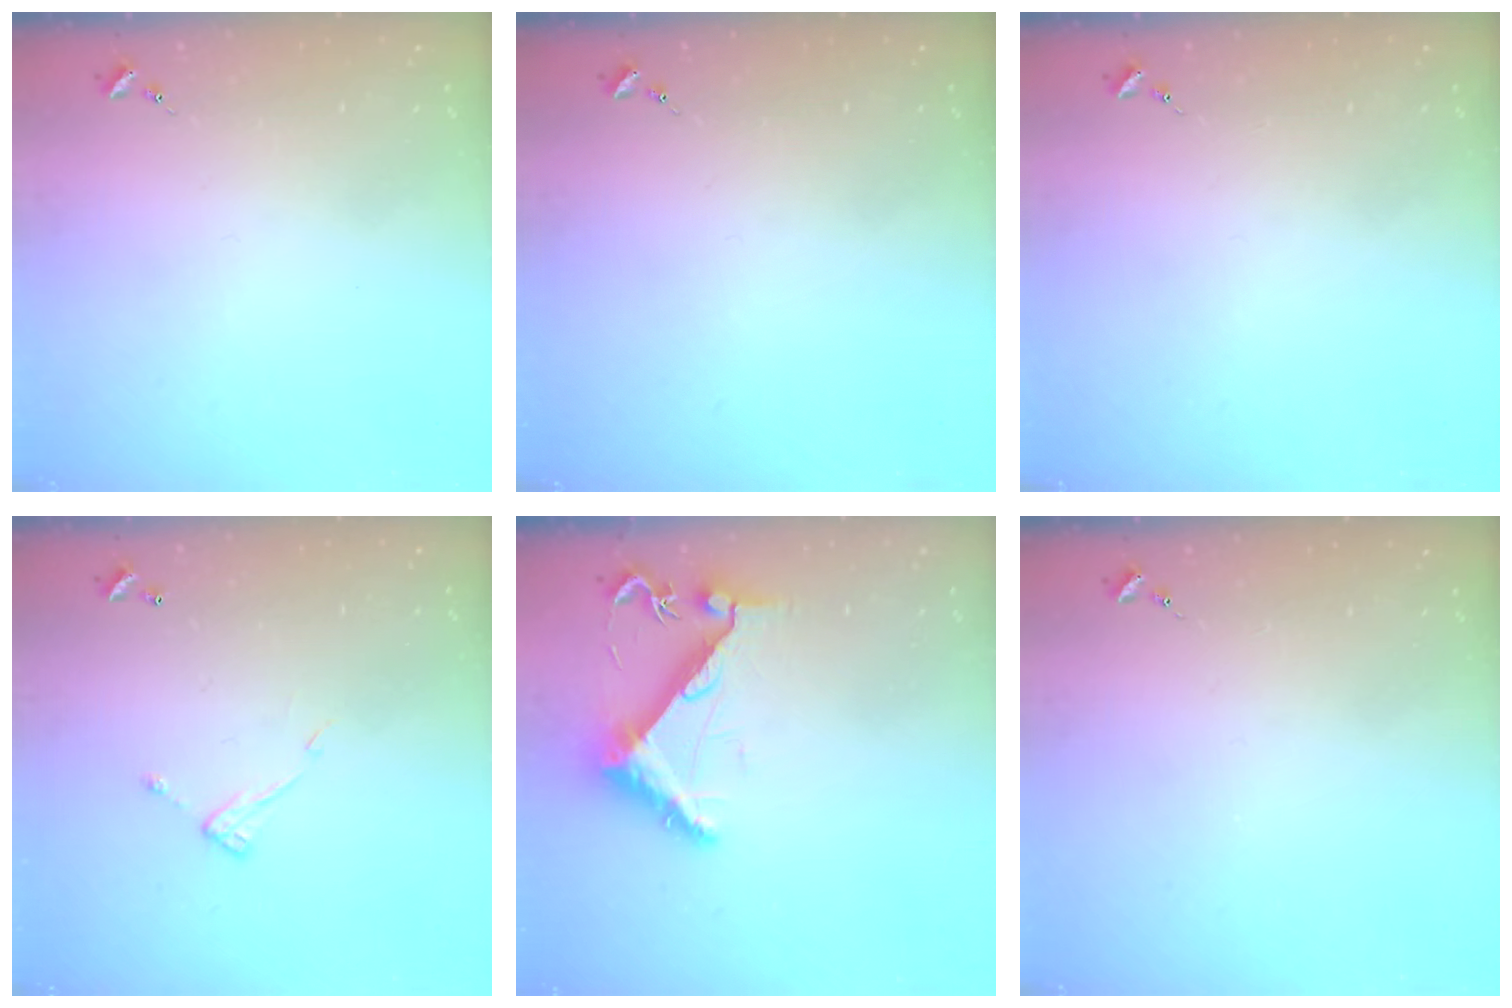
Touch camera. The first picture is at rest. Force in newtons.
{"total": 0.0}
{"total": 0.0}
{"total": 7.5, "press": 7.4, "slide": 0.4}
{"total": 7.9, "press": 7.9, "slide": 0.4}
{"total": 0.0}